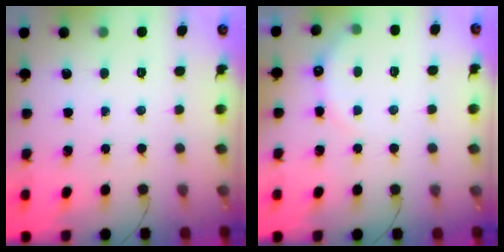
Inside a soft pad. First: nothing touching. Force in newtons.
{"total": 6.7, "press": 6.6, "slide": 1.0}